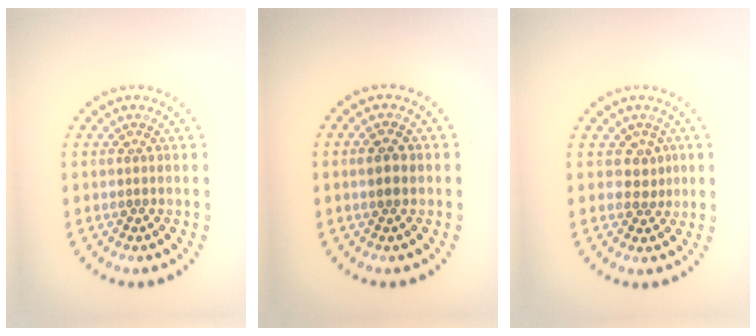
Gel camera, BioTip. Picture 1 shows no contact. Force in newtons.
{"total": 1.8, "press": 1.8, "slide": 0.2}
{"total": 1.6, "press": 1.3, "slide": 1.0}